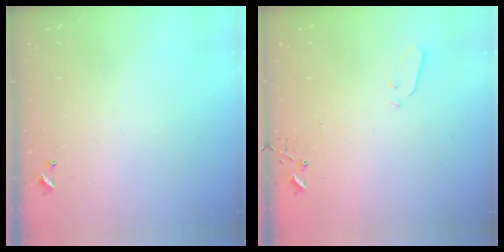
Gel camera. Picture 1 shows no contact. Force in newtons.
{"total": 3.0, "press": 2.9, "slide": 0.3}